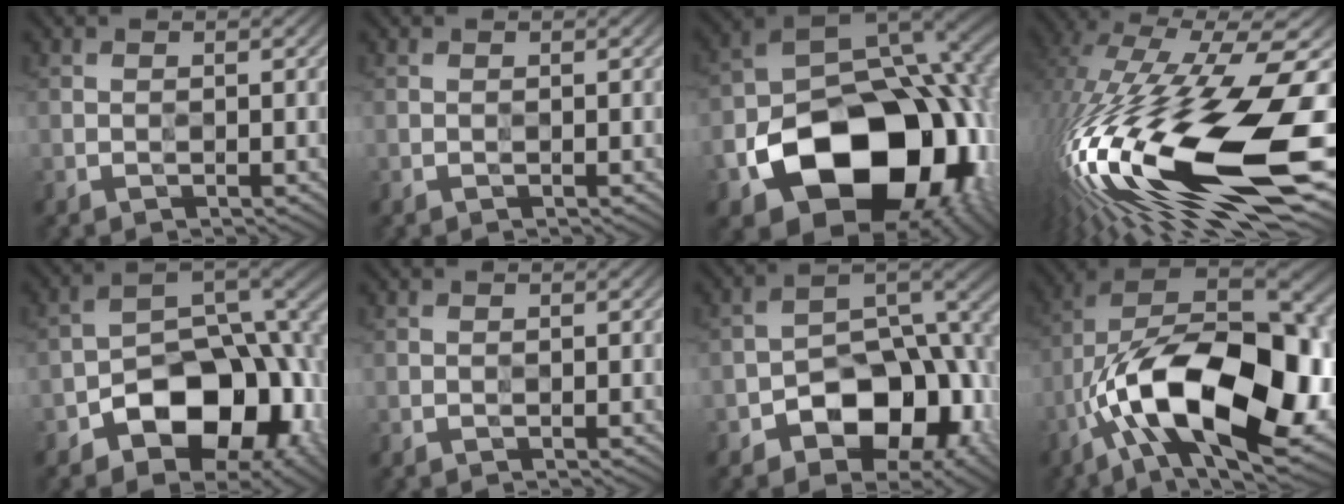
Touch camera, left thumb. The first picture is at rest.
{"total": 0.0}
{"total": 19.6, "force": [-8.1, 13.3, 12.0], "torque": [-0.215, -0.048, -0.115]}
{"total": 20.8, "force": [-6.1, 7.4, 18.5], "torque": [-0.389, -0.027, -0.102]}
{"total": 12.6, "force": [-5.9, 7.9, 7.8], "torque": [-0.111, -0.017, -0.108]}
{"total": 0.0}
{"total": 11.3, "force": [-5.2, 7.2, 7.0], "torque": [-0.101, -0.010, -0.091]}
{"total": 19.1, "force": [-7.7, 8.9, 15.0], "torque": [-0.256, -0.004, -0.129]}